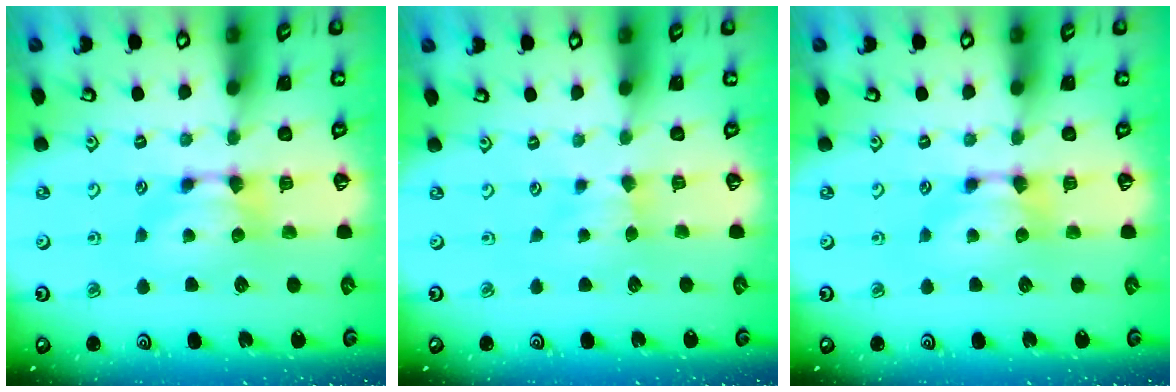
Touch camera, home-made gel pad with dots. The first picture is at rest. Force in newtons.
{"total": 2.5, "press": 2.5, "slide": 0.4}
{"total": 0.0}